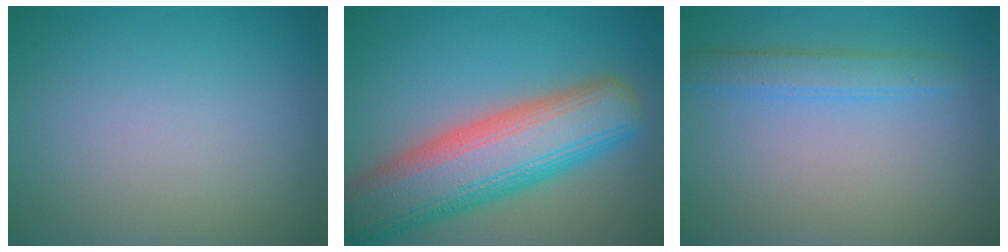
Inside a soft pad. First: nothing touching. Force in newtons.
{"total": 10.8, "press": 10.8, "slide": 0.6}
{"total": 2.3, "press": 2.3, "slide": 0.2}